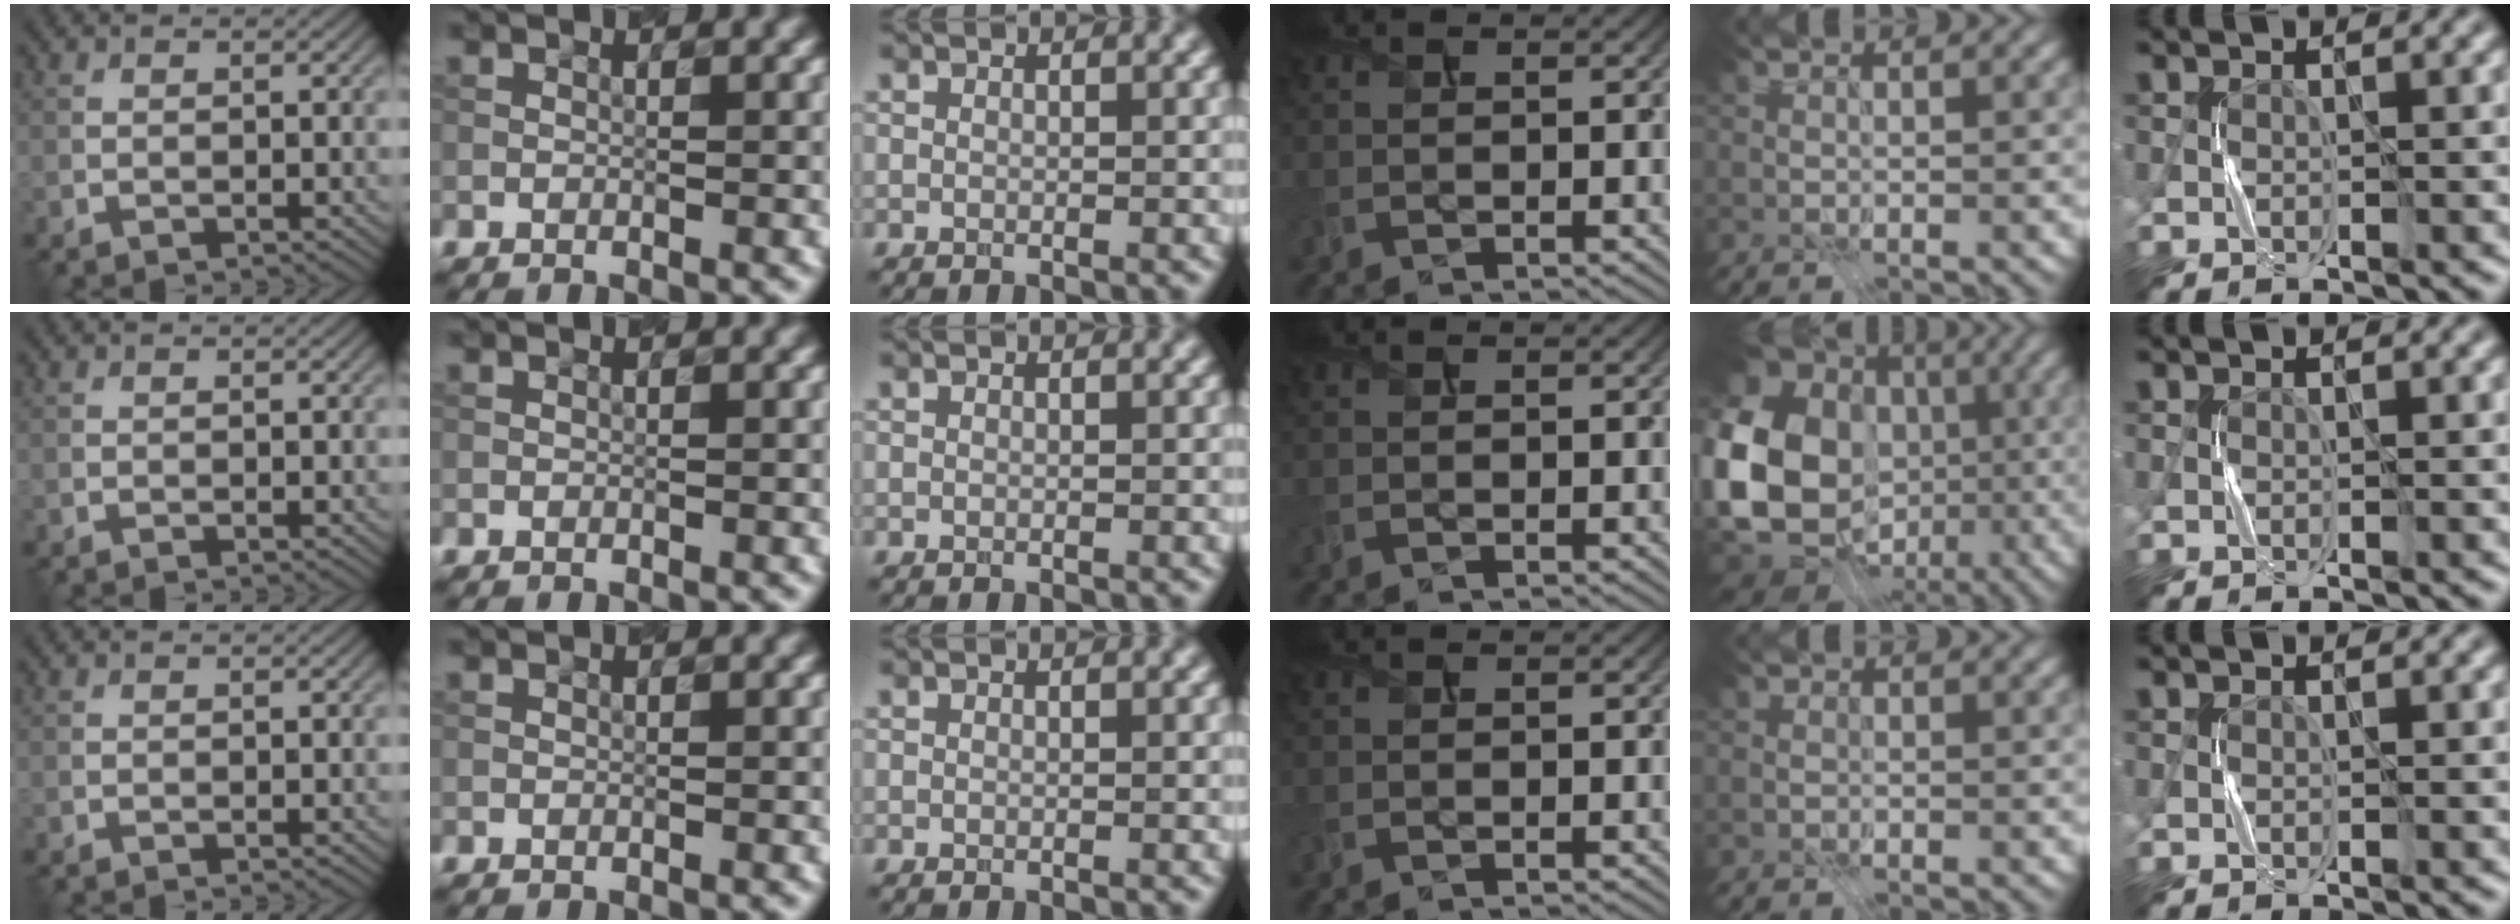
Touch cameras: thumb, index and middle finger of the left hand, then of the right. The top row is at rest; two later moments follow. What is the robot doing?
{"motion": "press", "object": "sticker"}